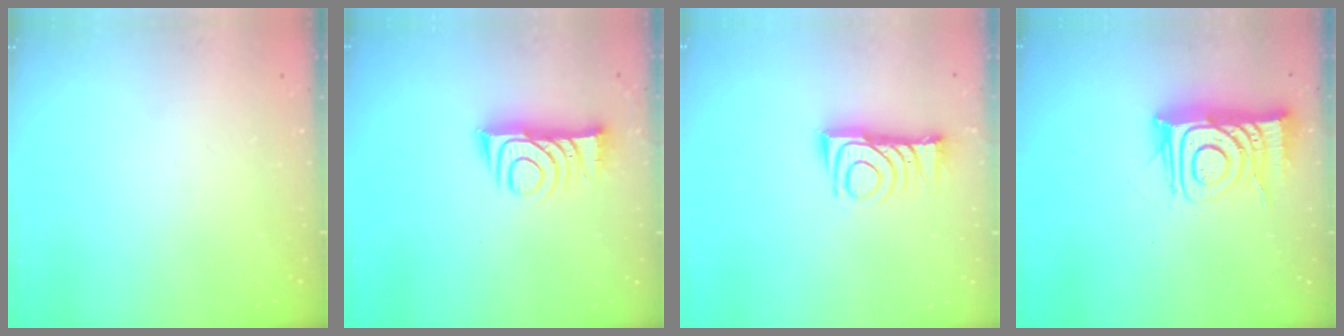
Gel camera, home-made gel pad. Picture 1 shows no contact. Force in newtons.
{"total": 10.2, "press": 10.2, "slide": 0.4}
{"total": 9.9, "press": 9.9, "slide": 0.8}
{"total": 14.8, "press": 14.7, "slide": 1.0}